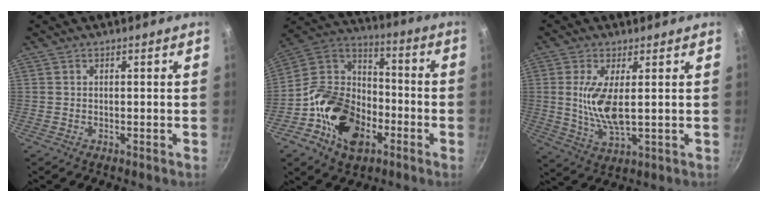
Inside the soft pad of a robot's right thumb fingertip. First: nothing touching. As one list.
[{"total": 19.3, "force": [-7.7, 13.3, 11.6], "torque": [-0.186, 0.054, -0.155]}, {"total": 8.8, "force": [1.1, 2.9, 8.2], "torque": [-0.167, -0.014, 0.028]}]